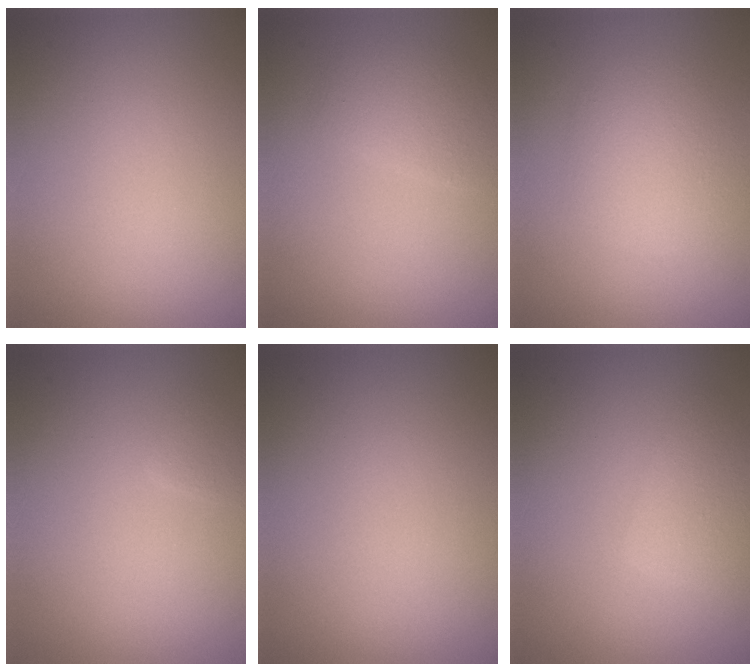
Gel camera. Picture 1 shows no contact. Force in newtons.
{"total": 2.0, "press": 2.0, "slide": 0.1}
{"total": 2.8, "press": 2.8, "slide": 0.2}
{"total": 0.9, "press": 0.9, "slide": 0.1}
{"total": 0.0}
{"total": 2.4, "press": 2.4, "slide": 0.1}